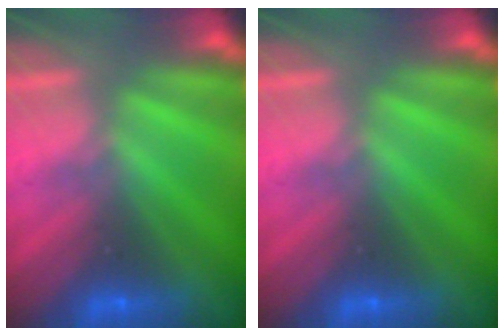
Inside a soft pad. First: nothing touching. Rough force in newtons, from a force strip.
{"total": 0.0}